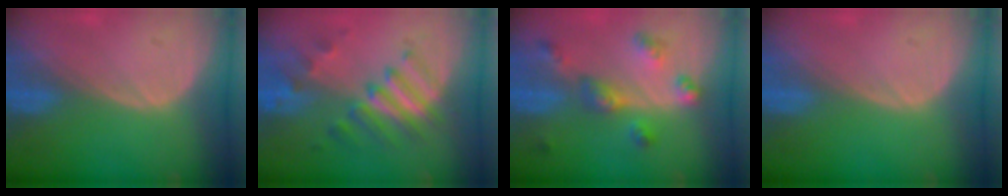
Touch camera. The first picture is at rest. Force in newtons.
{"total": 7.8, "press": 7.7, "slide": 0.9}
{"total": 6.6, "press": 5.8, "slide": 3.2}
{"total": 0.0}